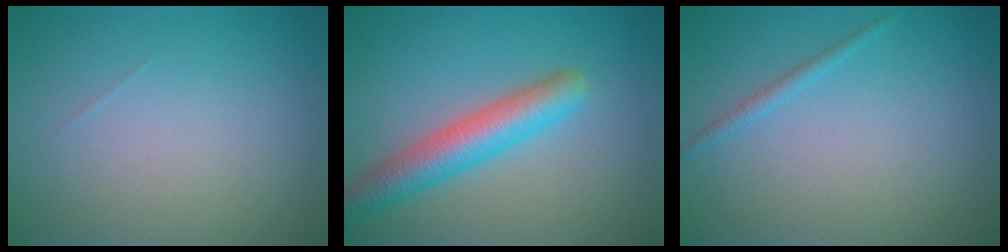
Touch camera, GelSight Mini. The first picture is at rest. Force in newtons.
{"total": 5.0, "press": 5.0, "slide": 0.1}
{"total": 0.9, "press": 0.9, "slide": 0.2}